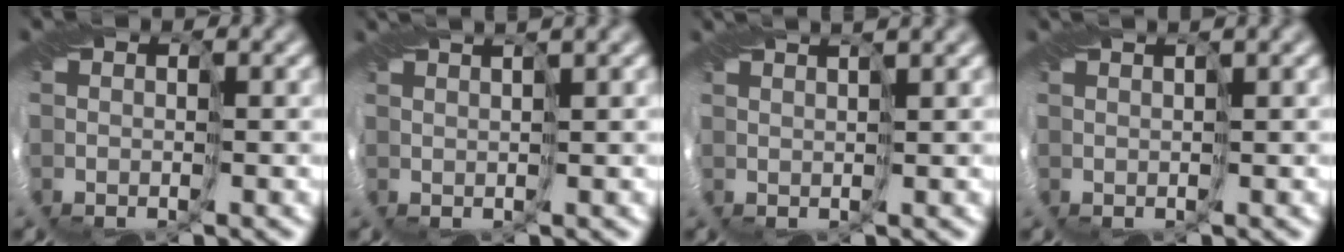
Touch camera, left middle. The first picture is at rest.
{"total": 2.7, "force": [1.9, 0.1, 1.9], "torque": [-0.038, 0.007, 0.029]}
{"total": 2.9, "force": [2.2, 0.2, 1.8], "torque": [-0.034, 0.014, 0.024]}
{"total": 1.7, "force": [1.2, -0.1, 1.2], "torque": [-0.026, 0.001, 0.020]}